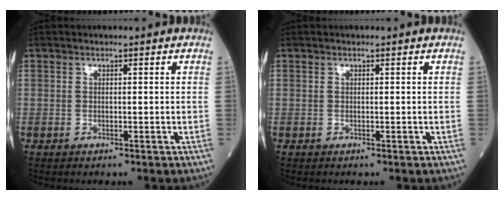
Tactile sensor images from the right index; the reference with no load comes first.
{"total": 0.0}